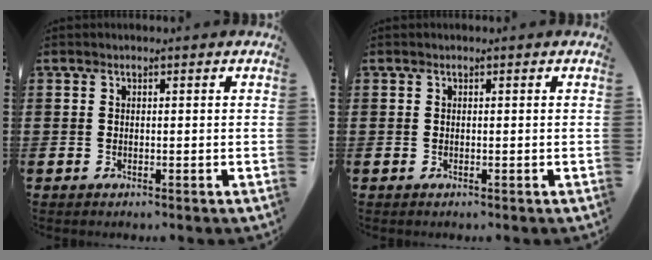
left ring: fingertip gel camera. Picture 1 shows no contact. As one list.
[{"total": 0.0}]